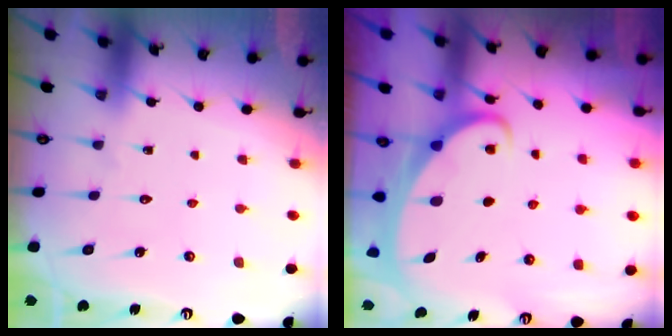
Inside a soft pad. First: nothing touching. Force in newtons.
{"total": 2.0, "press": 2.0, "slide": 0.3}